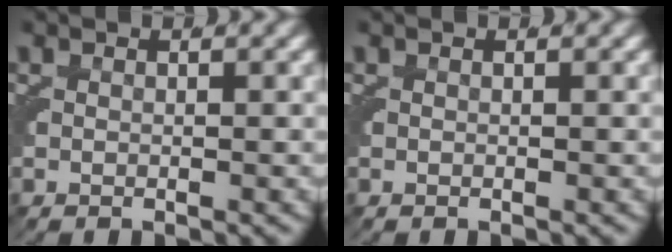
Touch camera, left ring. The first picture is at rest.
{"total": 0.0}